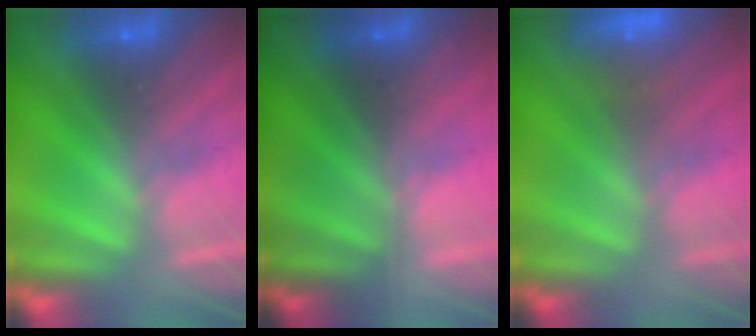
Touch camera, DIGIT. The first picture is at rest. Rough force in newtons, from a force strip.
{"total": 1.6}
{"total": 7.3}